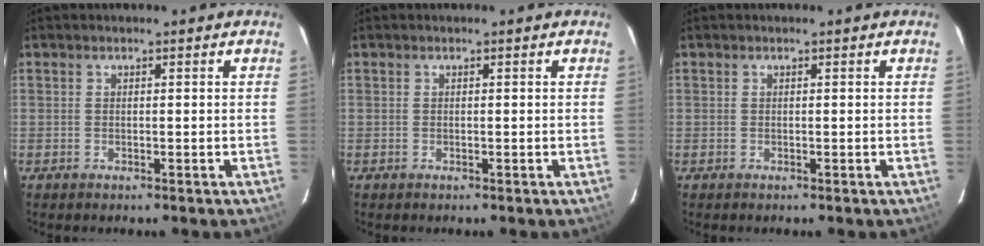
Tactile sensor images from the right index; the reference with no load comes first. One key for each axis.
{"total": 0.0}
{"total": 0.0}